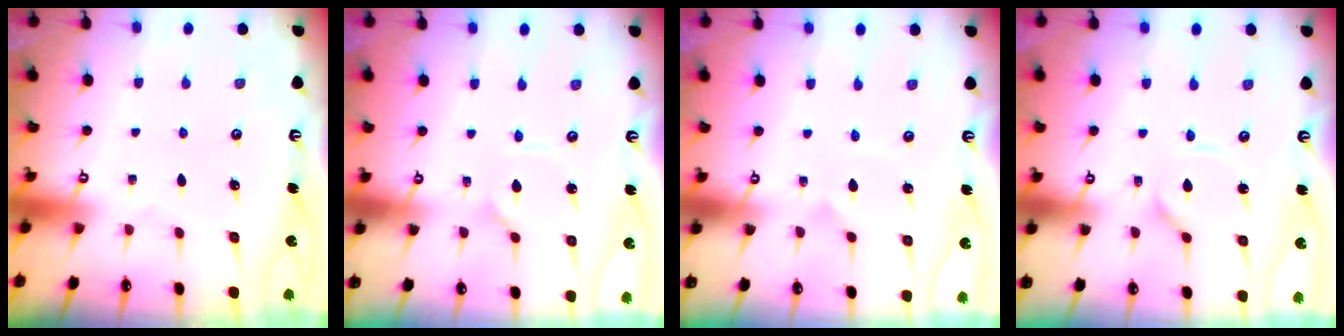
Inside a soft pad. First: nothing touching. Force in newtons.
{"total": 2.8, "press": 2.8, "slide": 0.3}
{"total": 1.5, "press": 1.5, "slide": 0.0}
{"total": 4.3, "press": 4.3, "slide": 0.4}